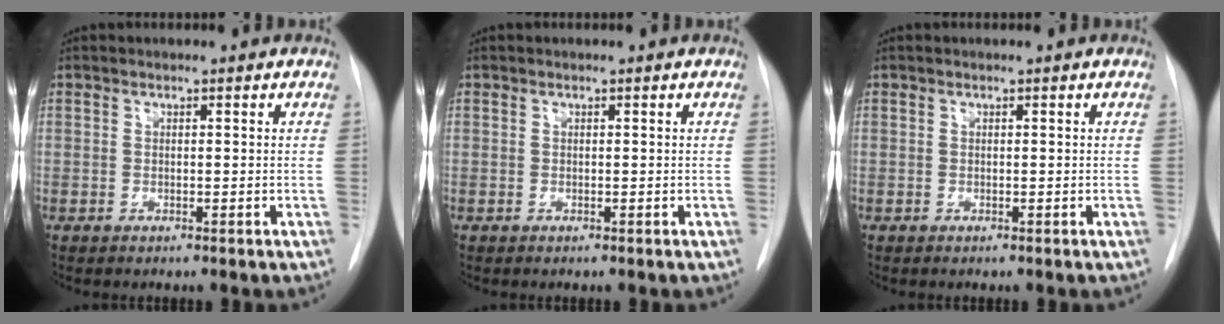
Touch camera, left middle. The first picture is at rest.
{"total": 0.0}
{"total": 0.0}